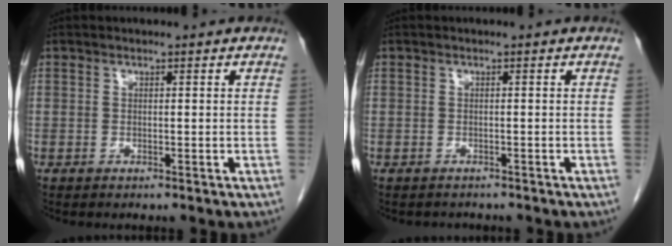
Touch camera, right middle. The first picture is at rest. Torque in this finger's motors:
{"motor_torque": [-1.25, -0.18, -0.70, -0.12]}